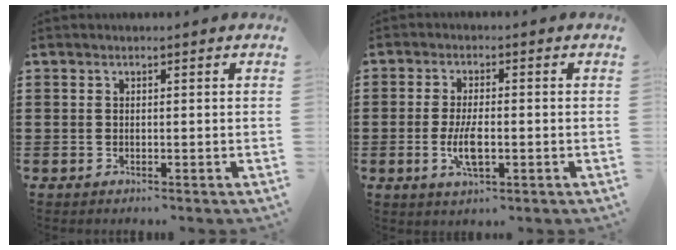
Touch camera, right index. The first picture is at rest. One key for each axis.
{"total": 5.2, "fx": -1.1, "fy": 1.9, "fz": 4.7, "tx": -0.101, "ty": -0.004, "tz": -0.023}